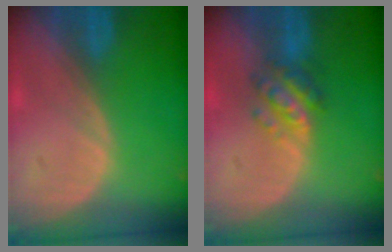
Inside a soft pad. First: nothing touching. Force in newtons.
{"total": 5.7, "press": 5.1, "slide": 2.6}